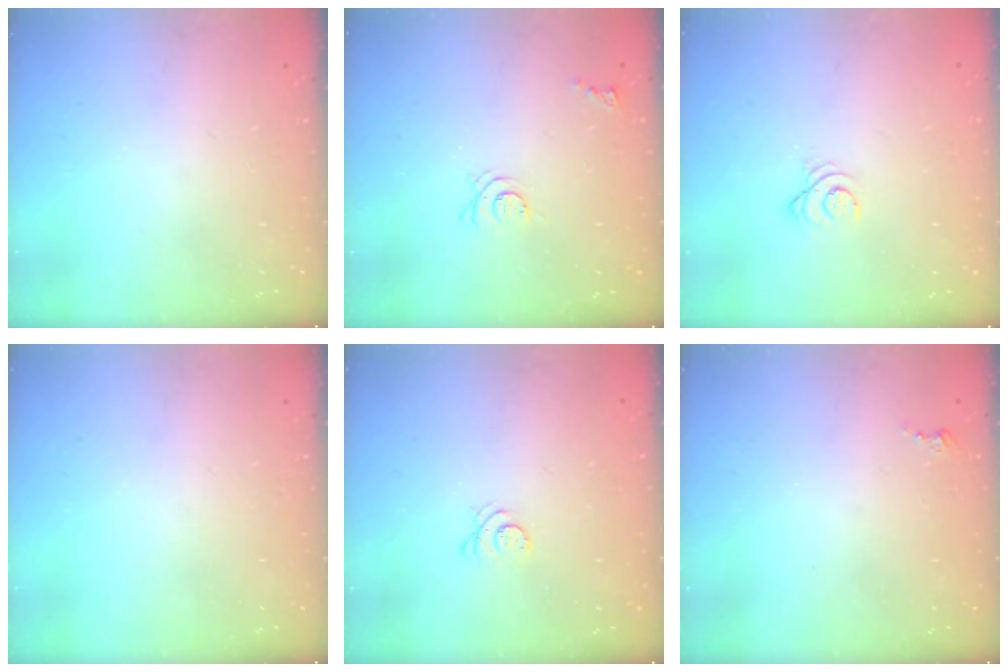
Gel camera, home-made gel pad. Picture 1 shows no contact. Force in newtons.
{"total": 7.0, "press": 6.9, "slide": 1.1}
{"total": 2.5, "press": 2.5, "slide": 0.1}
{"total": 0.0}
{"total": 3.5, "press": 3.5, "slide": 0.5}
{"total": 2.4, "press": 2.4, "slide": 0.4}